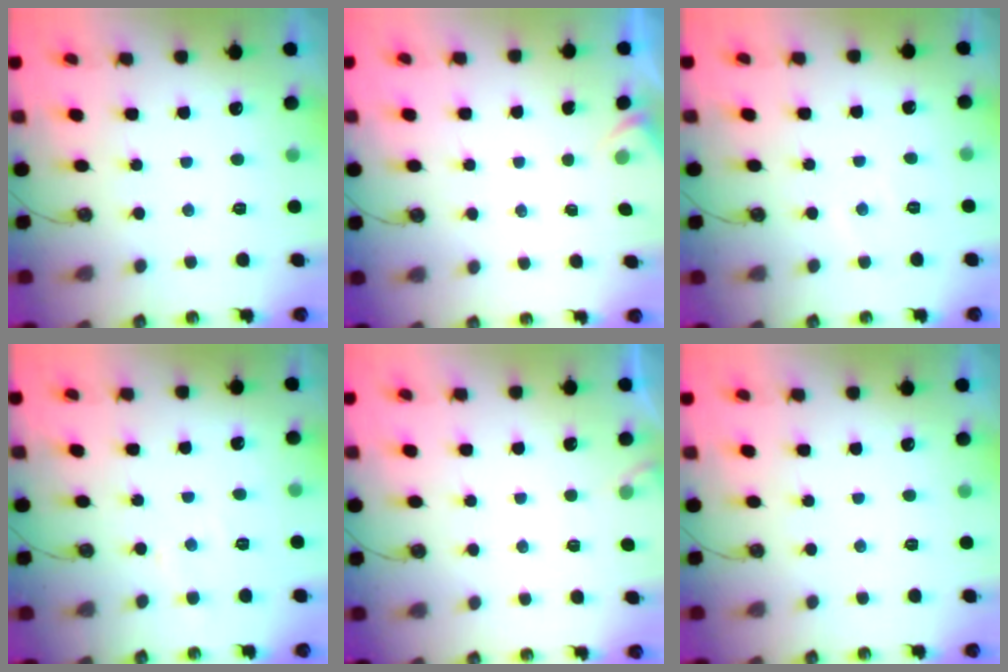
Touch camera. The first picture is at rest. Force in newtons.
{"total": 2.2, "press": 2.1, "slide": 0.4}
{"total": 4.4, "press": 4.3, "slide": 0.7}
{"total": 5.8, "press": 5.8, "slide": 0.6}
{"total": 4.0, "press": 3.9, "slide": 0.6}
{"total": 0.0}